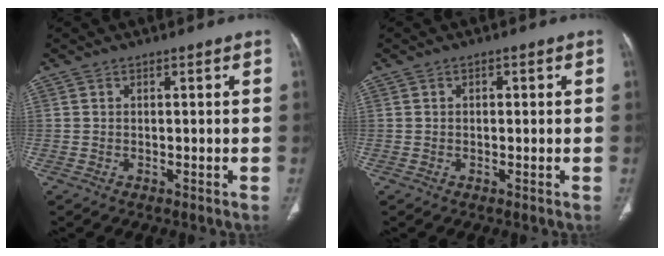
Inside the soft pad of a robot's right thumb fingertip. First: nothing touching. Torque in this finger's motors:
{"motor_torque": [-0.01, -0.24, -0.42, 0.22, 0.04]}